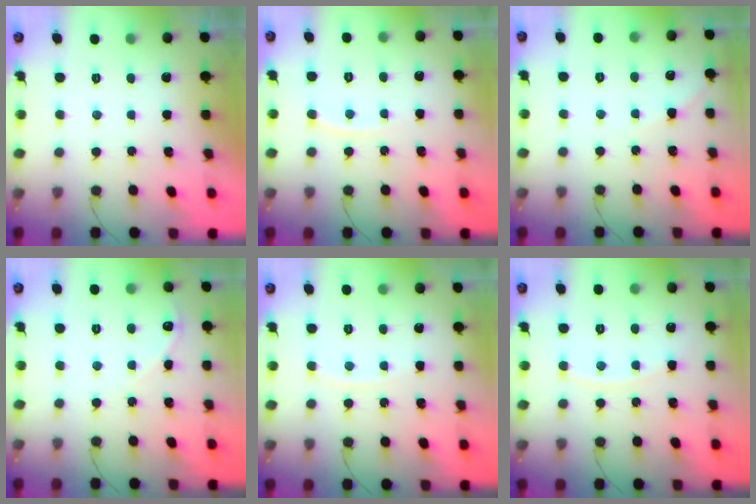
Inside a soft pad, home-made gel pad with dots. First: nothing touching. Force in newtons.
{"total": 6.2, "press": 6.2, "slide": 0.5}
{"total": 4.0, "press": 4.0, "slide": 0.6}
{"total": 5.2, "press": 5.2, "slide": 0.6}
{"total": 6.3, "press": 6.3, "slide": 0.7}
{"total": 6.4, "press": 6.4, "slide": 0.7}